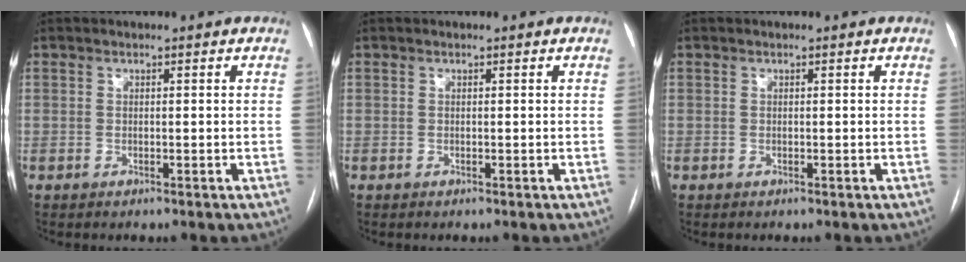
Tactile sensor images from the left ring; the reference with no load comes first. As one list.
[{"total": 0.0}, {"total": 0.0}]